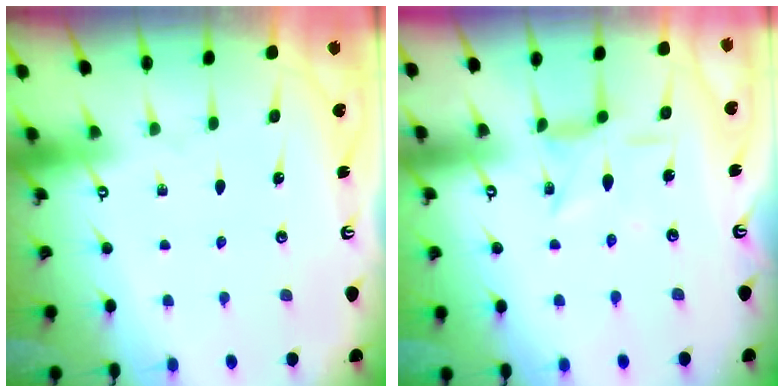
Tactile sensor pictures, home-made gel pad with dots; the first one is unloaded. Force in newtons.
{"total": 5.4, "press": 5.4, "slide": 0.3}